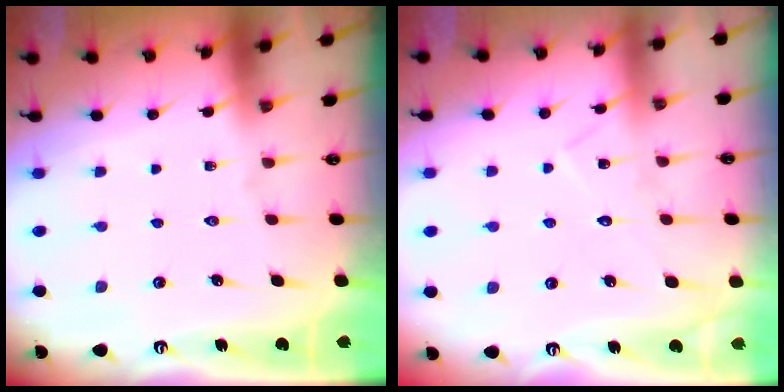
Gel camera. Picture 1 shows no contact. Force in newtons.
{"total": 8.3, "press": 8.2, "slide": 0.6}